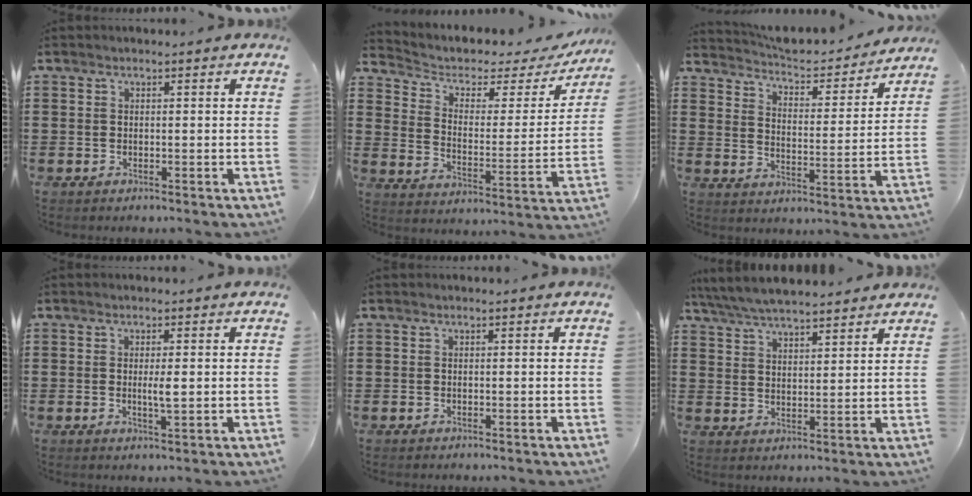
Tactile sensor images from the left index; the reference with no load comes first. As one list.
[{"total": 3.5, "force": [2.1, 2.1, 1.8], "torque": [-0.051, -0.013, 0.029]}, {"total": 4.4, "force": [4.3, 0.3, 0.7], "torque": [-0.040, -0.037, 0.069]}, {"total": 2.5, "force": [0.1, 0.4, 2.5], "torque": [-0.046, -0.005, 0.001]}, {"total": 0.0}, {"total": 5.8, "force": [5.5, 0.7, 1.6], "torque": [-0.050, -0.018, 0.101]}]